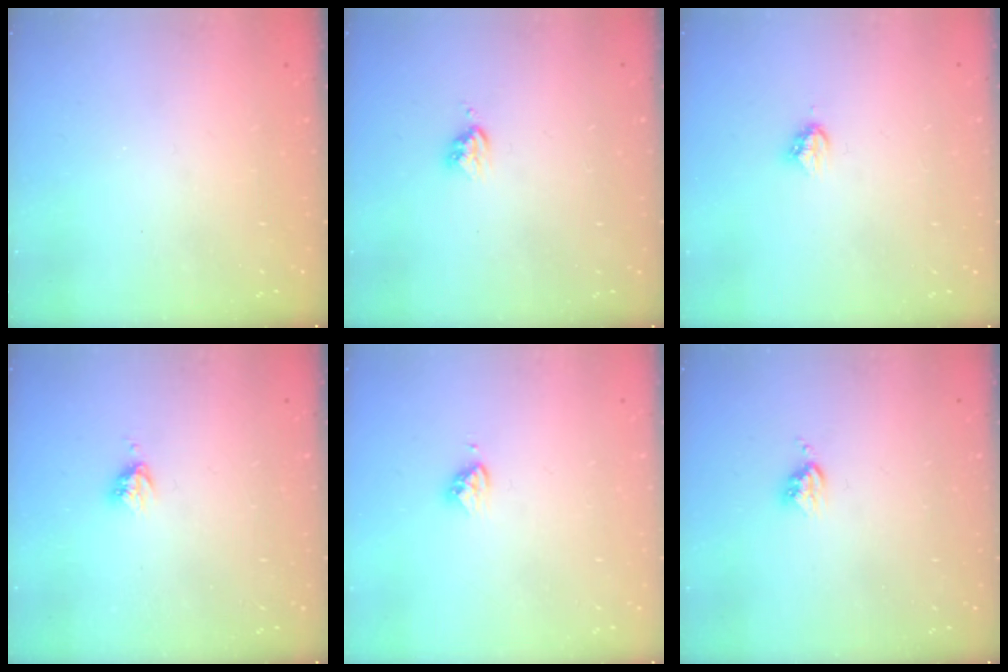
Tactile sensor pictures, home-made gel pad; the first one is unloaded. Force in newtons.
{"total": 3.7, "press": 3.7, "slide": 0.5}
{"total": 3.9, "press": 3.9, "slide": 0.4}
{"total": 3.4, "press": 3.3, "slide": 0.5}
{"total": 3.6, "press": 3.5, "slide": 0.7}
{"total": 3.8, "press": 3.8, "slide": 0.5}